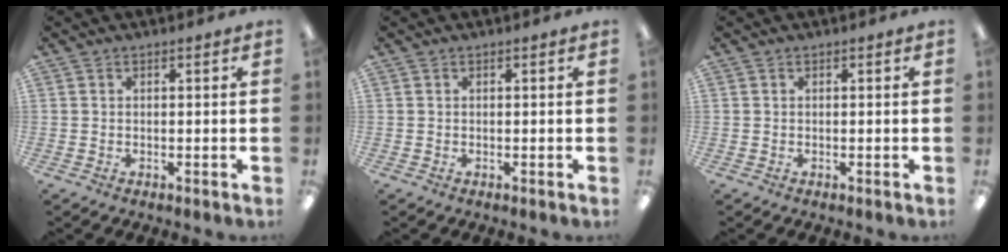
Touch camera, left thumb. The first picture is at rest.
{"total": 0.0}
{"total": 0.0}